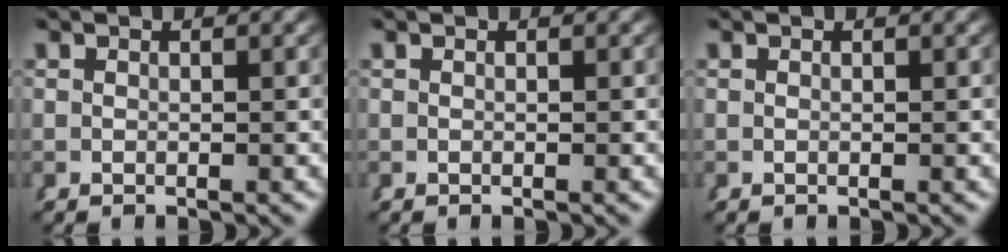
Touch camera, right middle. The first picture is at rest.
{"total": 0.0}
{"total": 0.0}